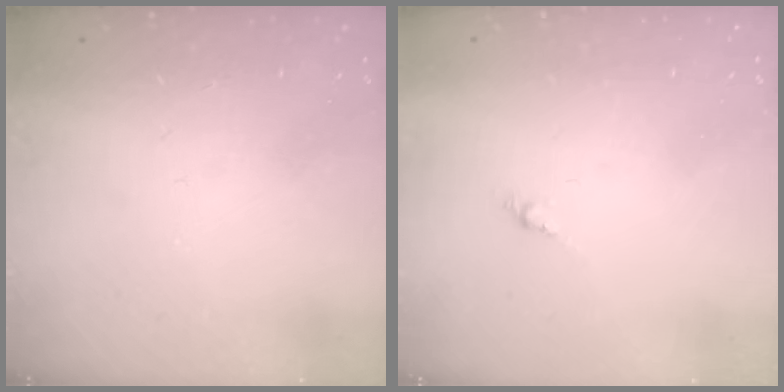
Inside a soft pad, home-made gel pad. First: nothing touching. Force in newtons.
{"total": 1.6, "press": 1.5, "slide": 0.5}